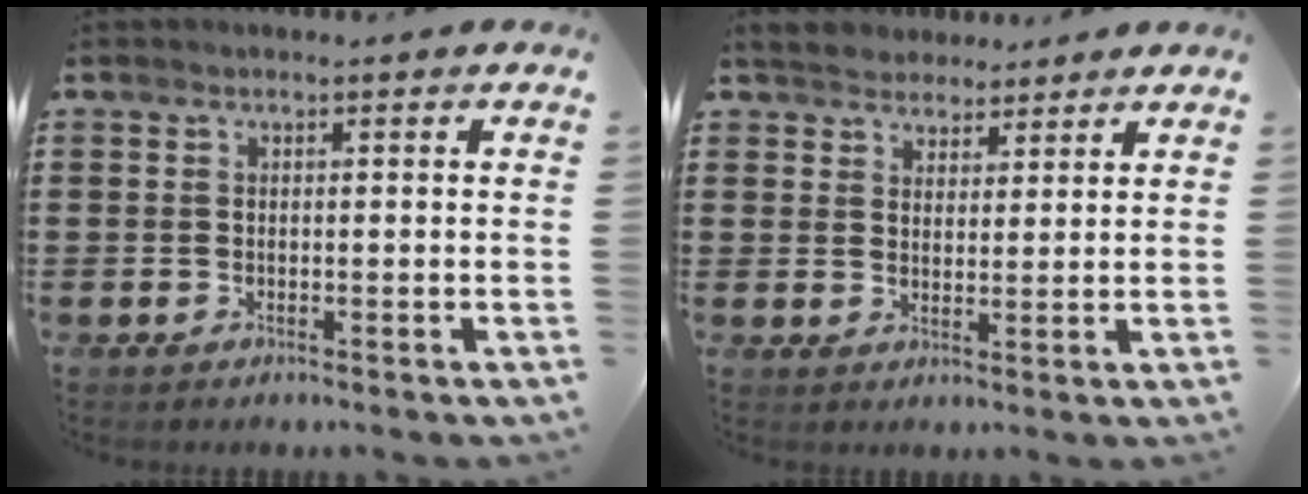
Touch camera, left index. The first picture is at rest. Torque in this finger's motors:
{"motor_torque": [2.09, -0.04, 0.12, 0.07]}